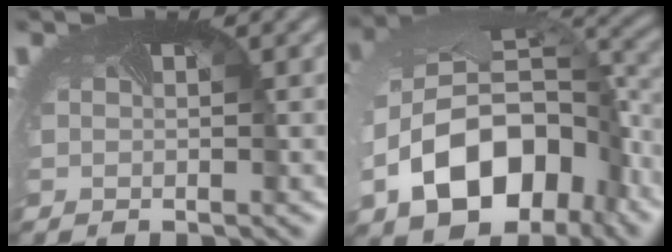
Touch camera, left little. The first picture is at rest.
{"total": 11.9, "force": [-4.7, 7.8, 7.7], "torque": [-0.170, -0.033, -0.070]}